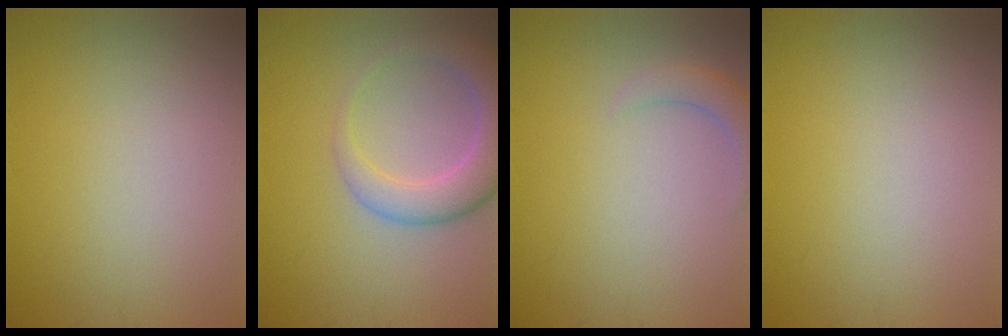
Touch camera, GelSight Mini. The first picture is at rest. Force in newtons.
{"total": 5.4, "press": 5.3, "slide": 0.8}
{"total": 2.1, "press": 2.1, "slide": 0.2}
{"total": 0.0}